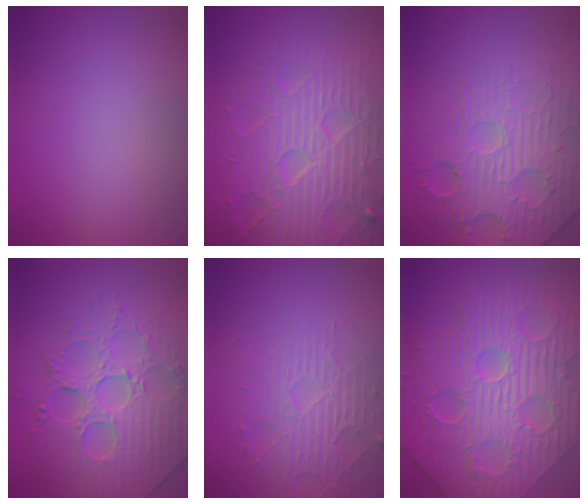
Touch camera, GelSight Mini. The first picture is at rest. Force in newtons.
{"total": 8.2, "press": 6.0, "slide": 5.6}
{"total": 4.9, "press": 4.5, "slide": 1.8}
{"total": 6.7, "press": 5.7, "slide": 3.4}
{"total": 4.7, "press": 3.3, "slide": 3.3}
{"total": 11.5, "press": 7.9, "slide": 8.4}